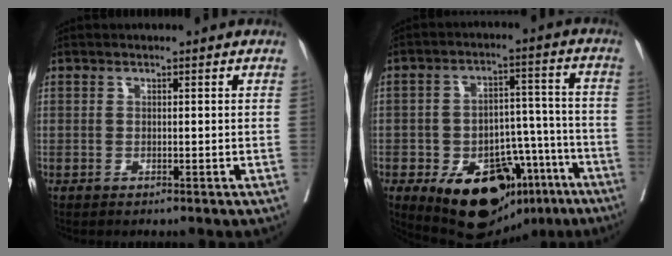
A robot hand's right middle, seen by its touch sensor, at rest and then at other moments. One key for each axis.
{"total": 20.2, "fx": -11.2, "fy": 11.4, "fz": 12.4, "tx": -0.183, "ty": 0.027, "tz": -0.157}